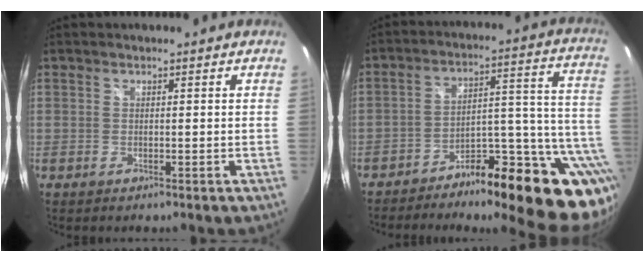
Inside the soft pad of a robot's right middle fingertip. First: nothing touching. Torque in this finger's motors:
{"motor_torque": [2.05, -0.09, 1.05, 0.21]}